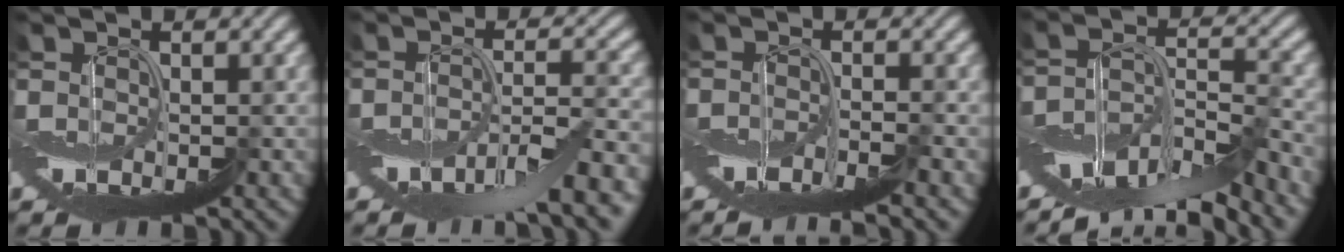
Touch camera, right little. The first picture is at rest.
{"total": 7.1, "force": [-3.7, 2.3, 5.6], "torque": [-0.090, -0.007, -0.063]}
{"total": 4.3, "force": [-3.2, 0.5, 2.9], "torque": [-0.043, -0.005, -0.061]}
{"total": 10.3, "force": [-8.0, 3.2, 5.6], "torque": [-0.097, -0.001, -0.132]}